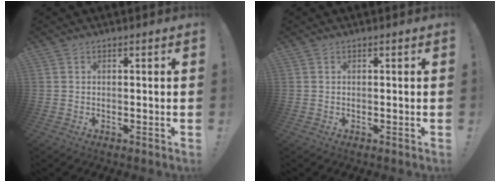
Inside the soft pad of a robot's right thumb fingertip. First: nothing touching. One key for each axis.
{"total": 0.0}